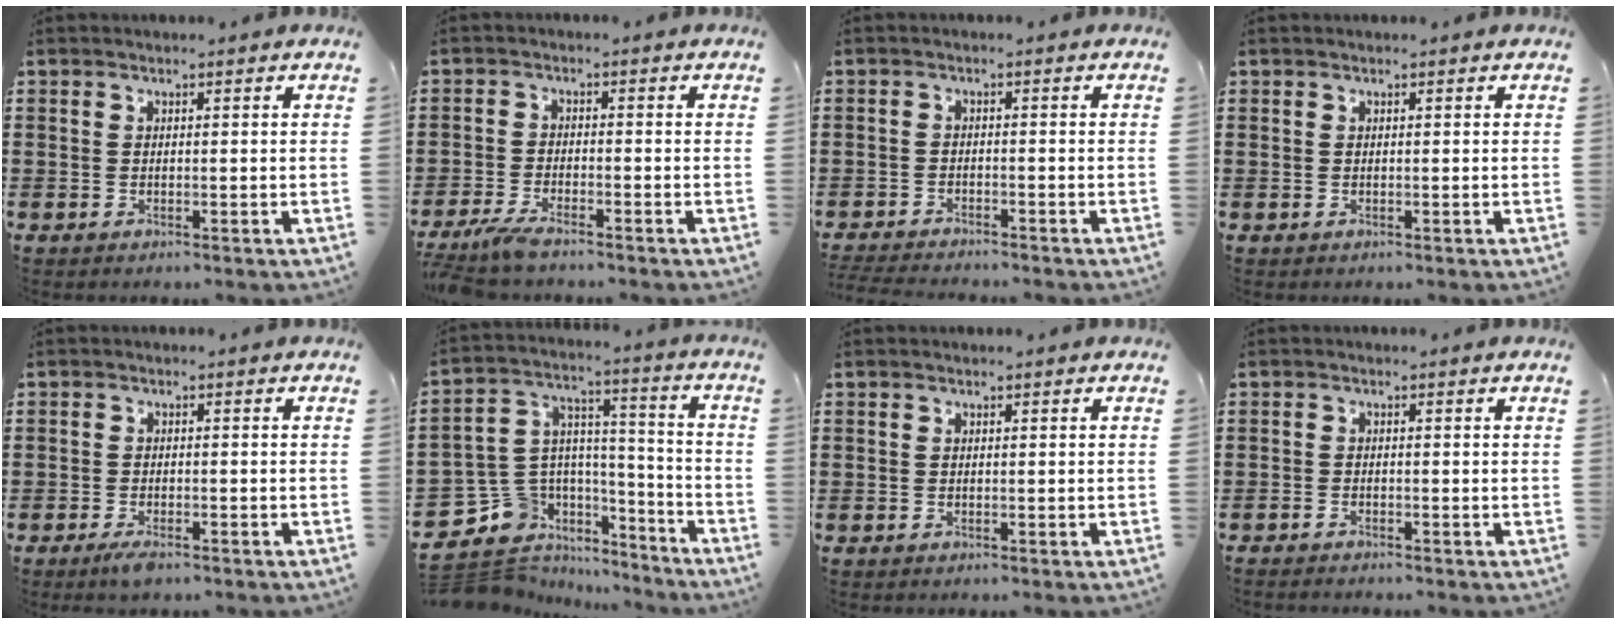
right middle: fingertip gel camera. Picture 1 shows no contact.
{"total": 3.4, "force": [-3.1, 0.1, 1.5], "torque": [-0.047, -0.009, -0.067]}
{"total": 2.6, "force": [-2.6, 0.0, 0.0], "torque": [-0.013, -0.006, -0.057]}
{"total": 0.0}
{"total": 2.1, "force": [-1.5, 0.6, 1.3], "torque": [-0.029, -0.002, -0.031]}
{"total": 8.5, "force": [-4.6, 7.1, 1.1], "torque": [-0.066, -0.009, -0.082]}
{"total": 0.0}
{"total": 1.0, "force": [-1.0, 0.0, 0.1], "torque": [-0.003, -0.004, -0.020]}